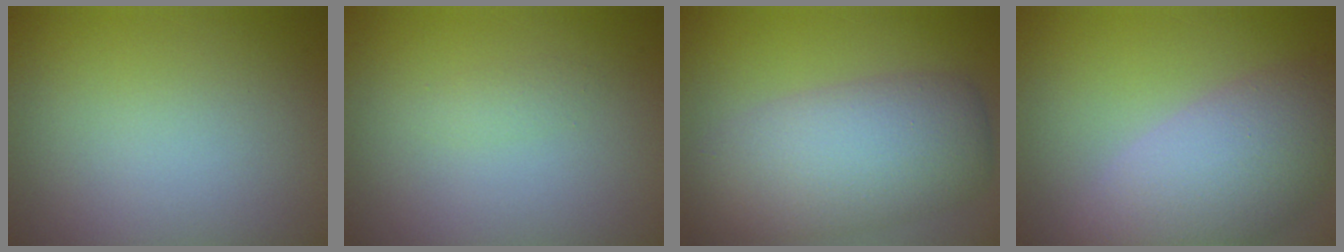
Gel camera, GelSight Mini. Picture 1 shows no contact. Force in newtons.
{"total": 0.6, "press": 0.6, "slide": 0.0}
{"total": 7.6, "press": 7.6, "slide": 0.3}
{"total": 7.6, "press": 7.6, "slide": 0.5}